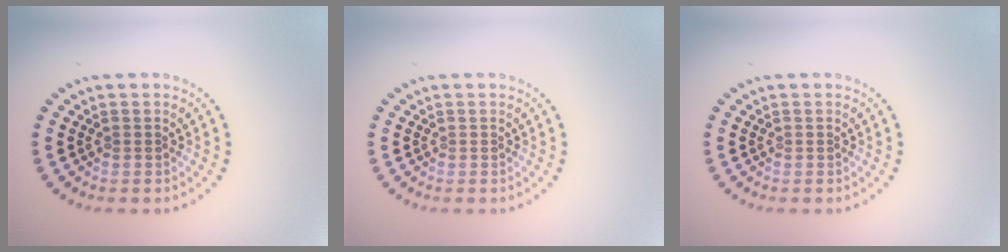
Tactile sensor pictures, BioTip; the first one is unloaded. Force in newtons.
{"total": 0.0}
{"total": 0.0}